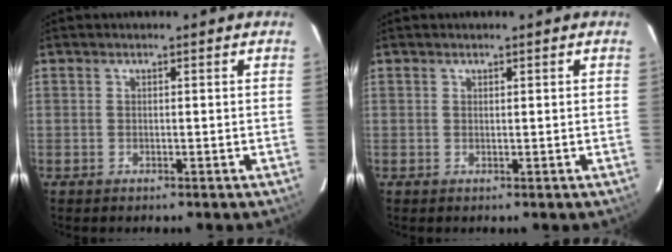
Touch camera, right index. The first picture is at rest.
{"total": 0.0}